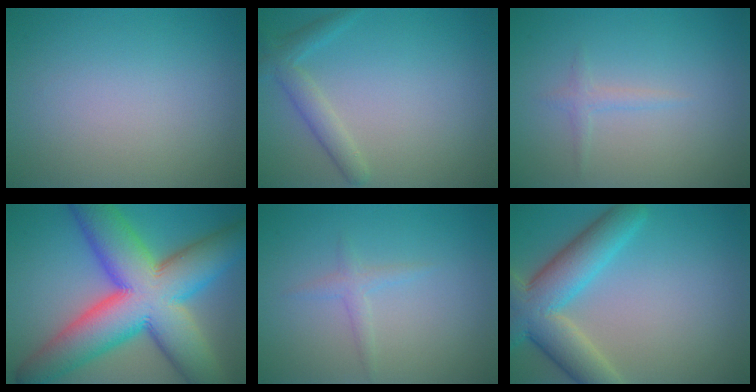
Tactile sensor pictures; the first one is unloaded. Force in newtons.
{"total": 2.3, "press": 2.3, "slide": 0.1}
{"total": 1.0, "press": 1.0, "slide": 0.1}
{"total": 16.3, "press": 16.3, "slide": 0.4}
{"total": 1.2, "press": 1.2, "slide": 0.1}
{"total": 7.7, "press": 7.7, "slide": 0.4}